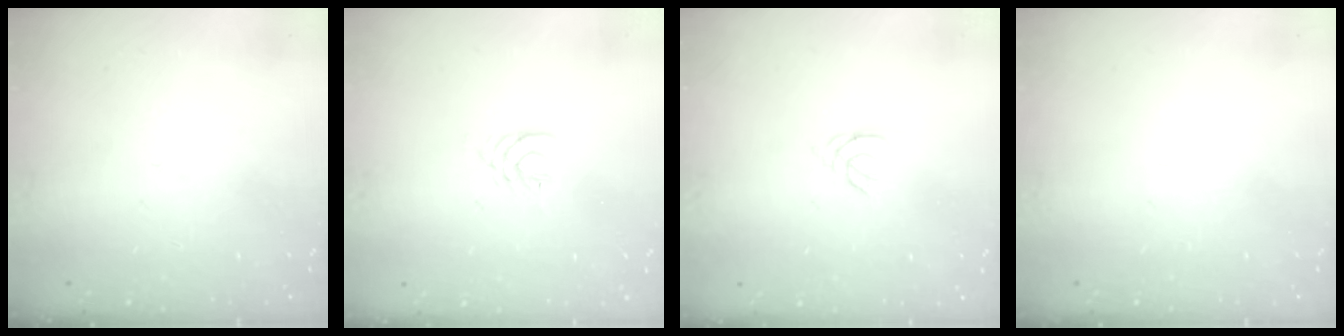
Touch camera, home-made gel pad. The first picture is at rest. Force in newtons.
{"total": 3.4, "press": 3.4, "slide": 0.4}
{"total": 1.2, "press": 1.2, "slide": 0.3}
{"total": 0.0}